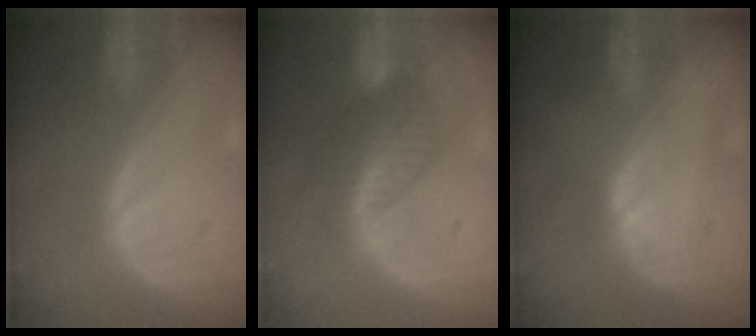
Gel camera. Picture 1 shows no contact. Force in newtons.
{"total": 7.0, "press": 6.1, "slide": 3.5}
{"total": 1.7, "press": 1.5, "slide": 0.8}